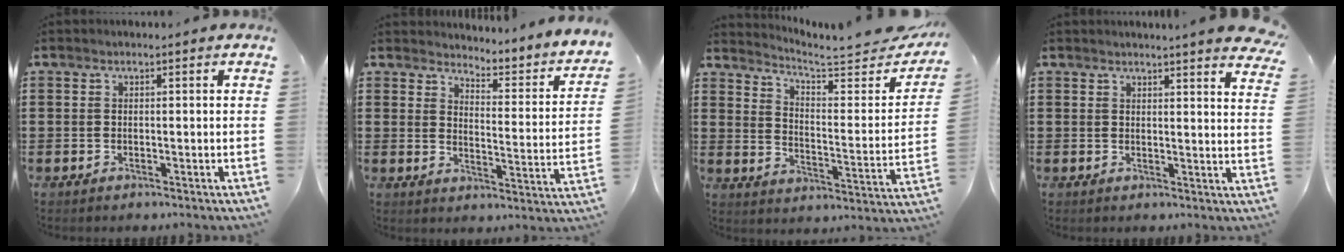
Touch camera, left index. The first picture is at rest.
{"total": 2.1, "force": [2.0, -0.5, 0.2], "torque": [-0.017, -0.036, 0.019]}
{"total": 4.7, "force": [4.3, 0.2, 1.9], "torque": [-0.055, -0.038, 0.064]}
{"total": 3.1, "force": [2.9, -0.6, 0.9], "torque": [-0.019, -0.015, 0.051]}